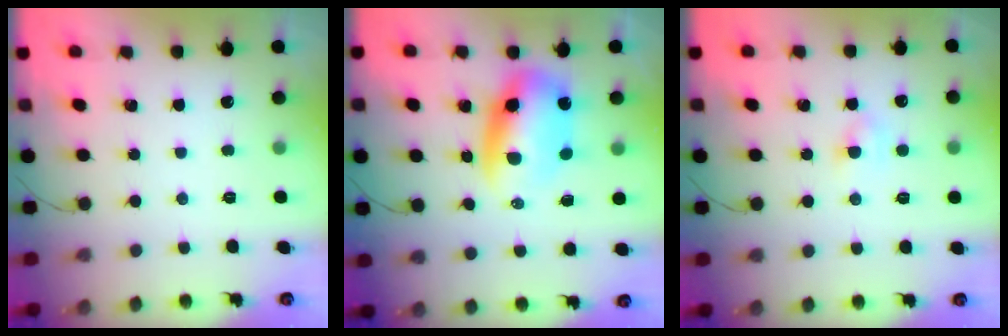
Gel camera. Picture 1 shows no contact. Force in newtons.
{"total": 10.1, "press": 9.7, "slide": 2.7}
{"total": 3.0, "press": 2.9, "slide": 0.8}